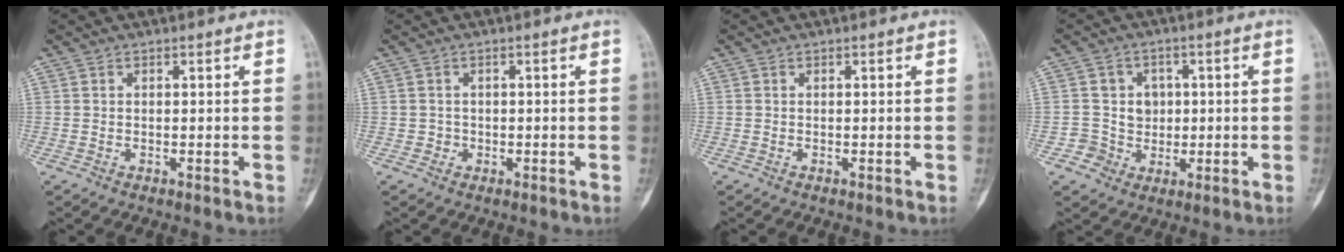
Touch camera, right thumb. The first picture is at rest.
{"total": 1.2, "force": [-0.3, 1.1, -0.1], "torque": [0.014, 0.008, -0.007]}
{"total": 0.0}
{"total": 5.9, "force": [0.0, 5.9, 0.2], "torque": [0.043, 0.016, -0.001]}